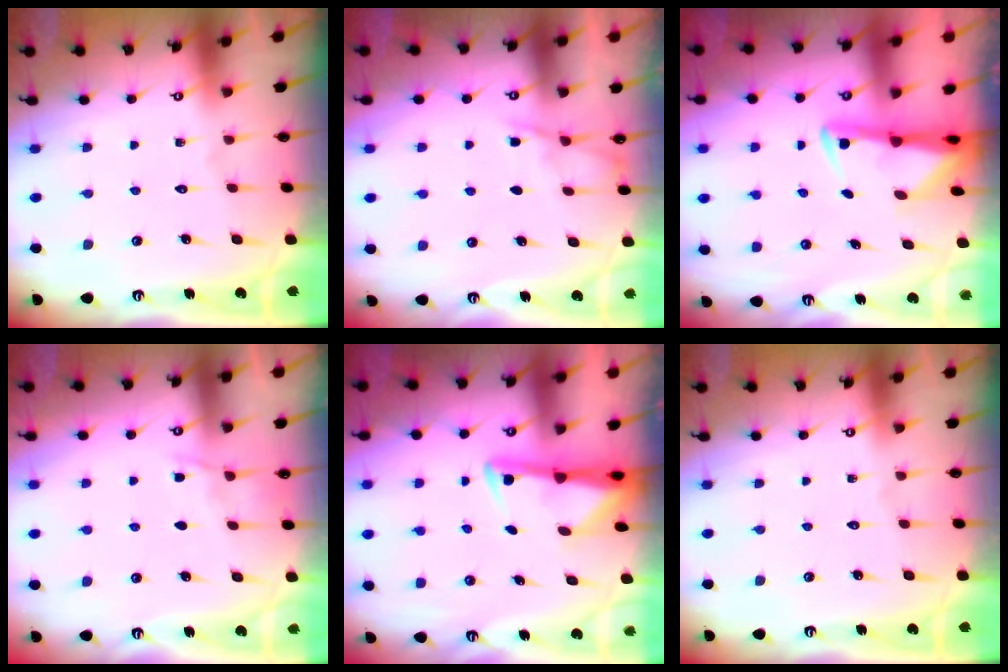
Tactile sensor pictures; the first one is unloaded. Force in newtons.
{"total": 4.0, "press": 4.0, "slide": 0.4}
{"total": 2.9, "press": 2.9, "slide": 0.4}
{"total": 4.3, "press": 4.3, "slide": 0.5}
{"total": 3.0, "press": 2.9, "slide": 0.6}
{"total": 0.0}